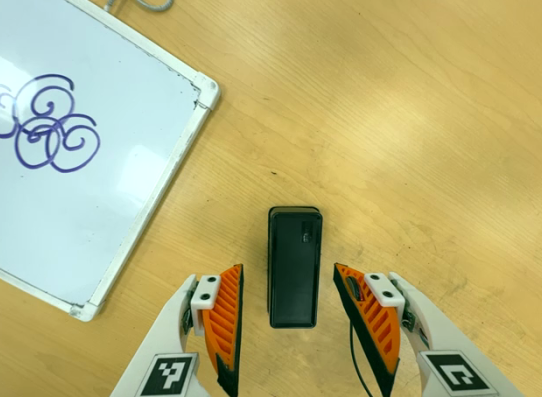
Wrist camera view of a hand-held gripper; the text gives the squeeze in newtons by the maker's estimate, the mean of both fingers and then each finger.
{"total": 0.0}